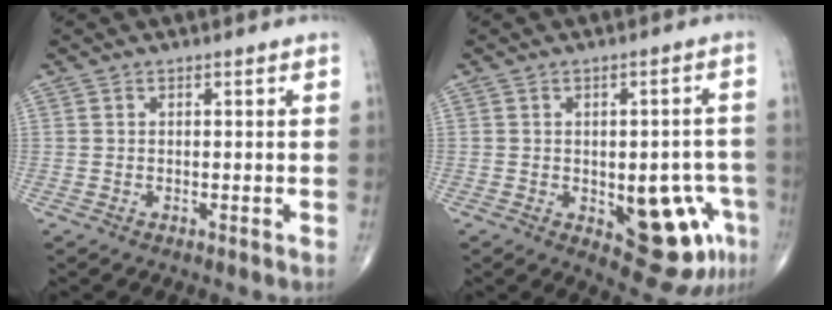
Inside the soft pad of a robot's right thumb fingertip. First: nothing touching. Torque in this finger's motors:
{"motor_torque": [1.61, 1.33, 0.93, -0.78, 0.09]}